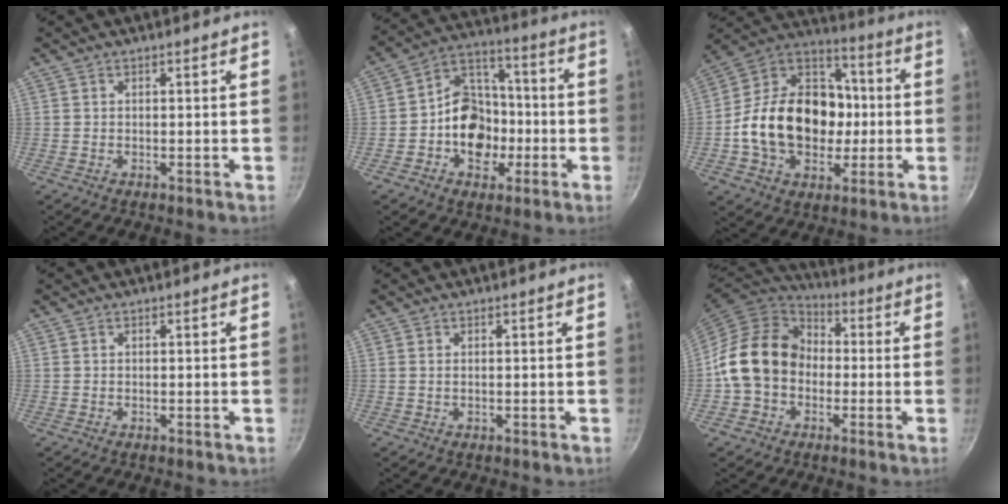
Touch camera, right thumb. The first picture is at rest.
{"total": 14.0, "force": [-3.1, 11.0, 8.0], "torque": [-0.085, 0.041, -0.065]}
{"total": 23.8, "force": [-2.3, 17.9, 15.6], "torque": [-0.228, 0.046, -0.045]}
{"total": 0.0}
{"total": 0.6, "force": [0.1, 0.3, 0.5], "torque": [-0.011, 0.000, 0.004]}
{"total": 15.8, "force": [-0.9, 12.8, 9.2], "torque": [-0.127, 0.039, -0.030]}